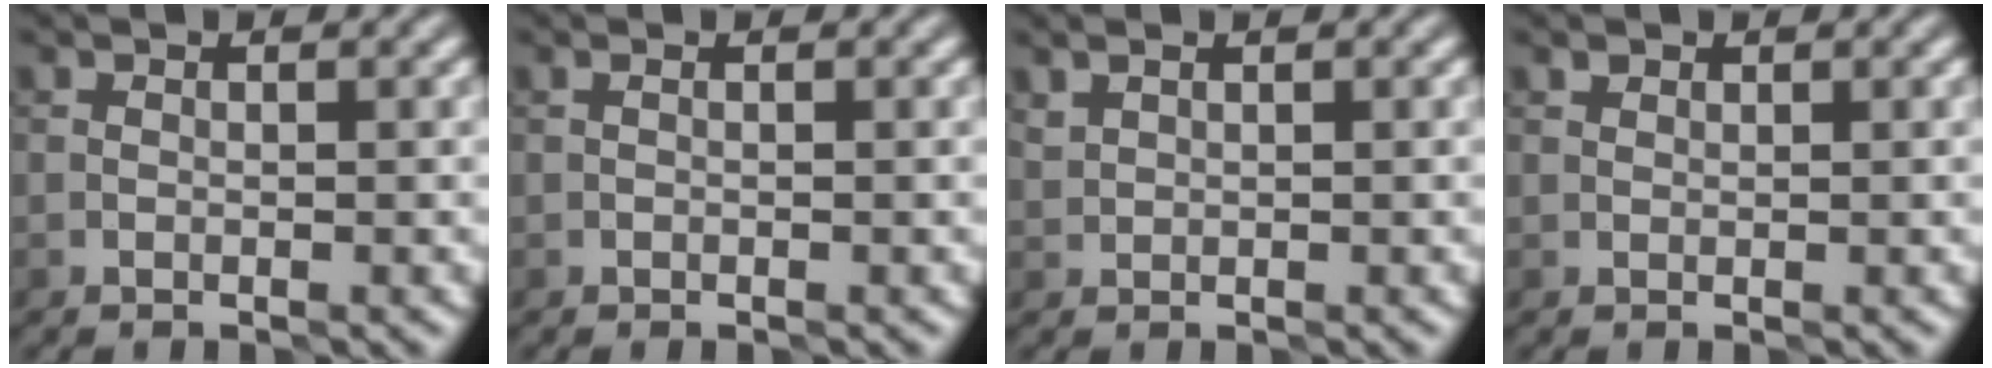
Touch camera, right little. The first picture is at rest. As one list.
[{"total": 0.0}, {"total": 0.7, "force": [0.6, 0.3, 0.0], "torque": [0.003, 0.004, 0.014]}, {"total": 0.5, "force": [0.5, 0.2, 0.1], "torque": [-0.002, -0.001, 0.003]}]